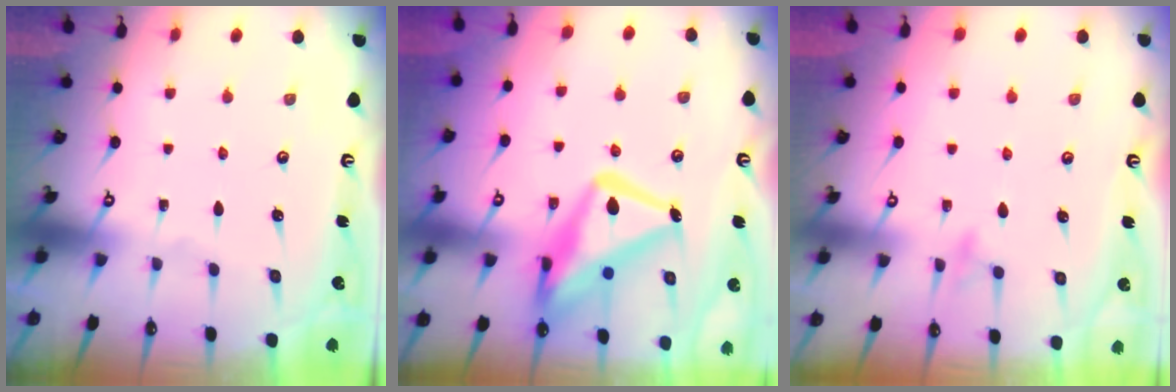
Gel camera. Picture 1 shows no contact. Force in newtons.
{"total": 18.2, "press": 18.1, "slide": 1.8}
{"total": 7.4, "press": 7.4, "slide": 0.7}